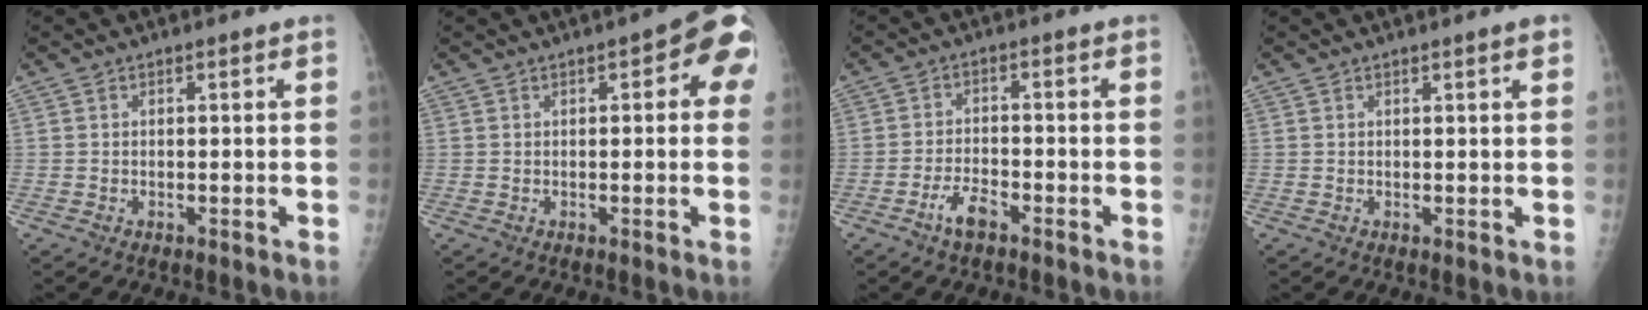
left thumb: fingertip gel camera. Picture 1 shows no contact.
{"total": 7.3, "force": [2.0, 2.8, 6.4], "torque": [-0.053, 0.013, 0.011]}
{"total": 4.4, "force": [-2.9, 1.7, 2.9], "torque": [-0.055, 0.019, -0.053]}
{"total": 1.4, "force": [0.8, 0.0, 1.1], "torque": [-0.018, -0.002, 0.010]}